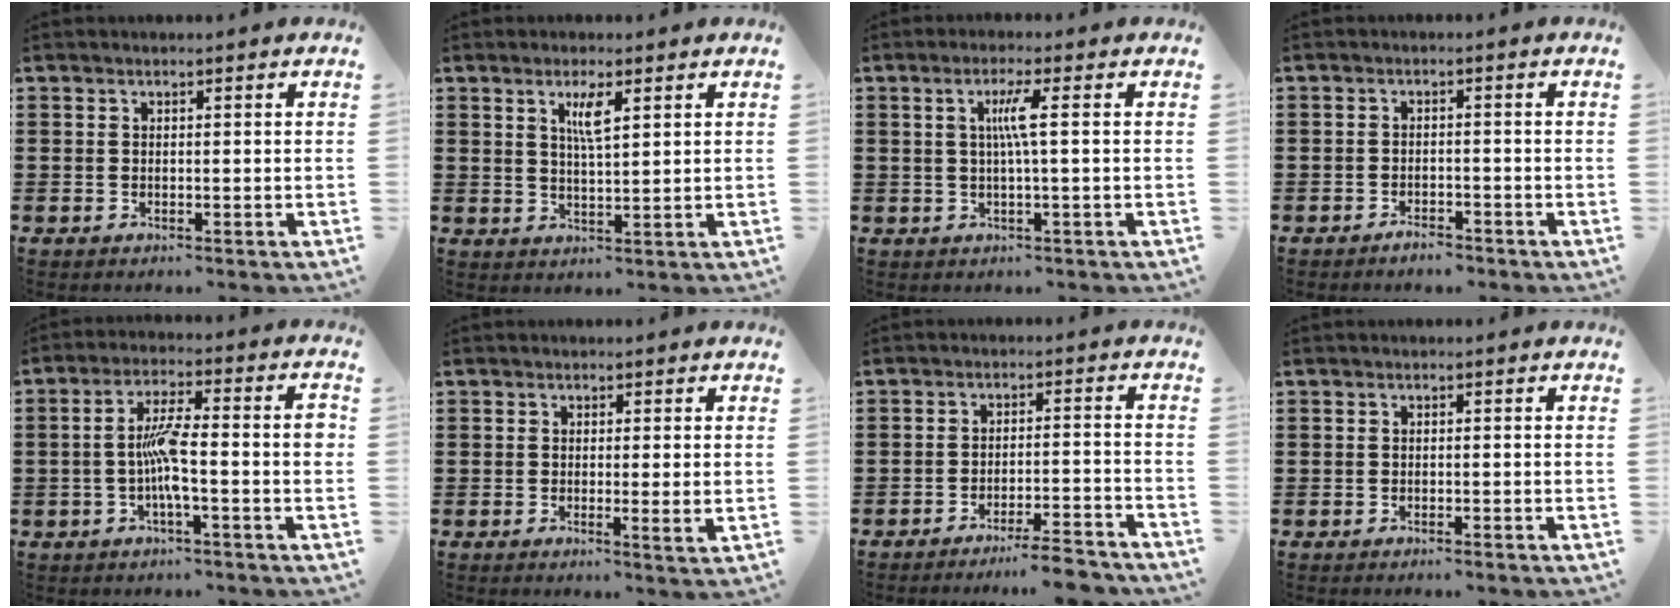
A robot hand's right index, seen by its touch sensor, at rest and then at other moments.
{"total": 3.7, "force": [1.7, 0.7, 3.2], "torque": [-0.060, 0.001, 0.024]}
{"total": 4.0, "force": [0.4, -0.3, 4.0], "torque": [-0.077, -0.004, 0.002]}
{"total": 1.8, "force": [-1.7, 0.3, 0.5], "torque": [-0.015, -0.001, -0.033]}
{"total": 7.8, "force": [-1.3, 1.3, 7.6], "torque": [-0.146, 0.000, -0.031]}
{"total": 1.6, "force": [0.1, -0.1, 1.6], "torque": [-0.030, -0.005, 0.002]}
{"total": 5.0, "force": [-4.6, -0.3, 2.0], "torque": [-0.031, -0.010, -0.088]}
{"total": 0.5, "force": [-0.5, 0.0, 0.2], "torque": [-0.005, -0.003, -0.010]}